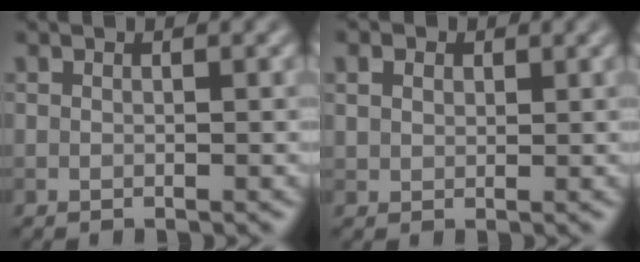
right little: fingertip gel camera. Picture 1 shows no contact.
{"total": 2.1, "force": [1.1, 1.6, 0.9], "torque": [-0.024, 0.004, 0.013]}